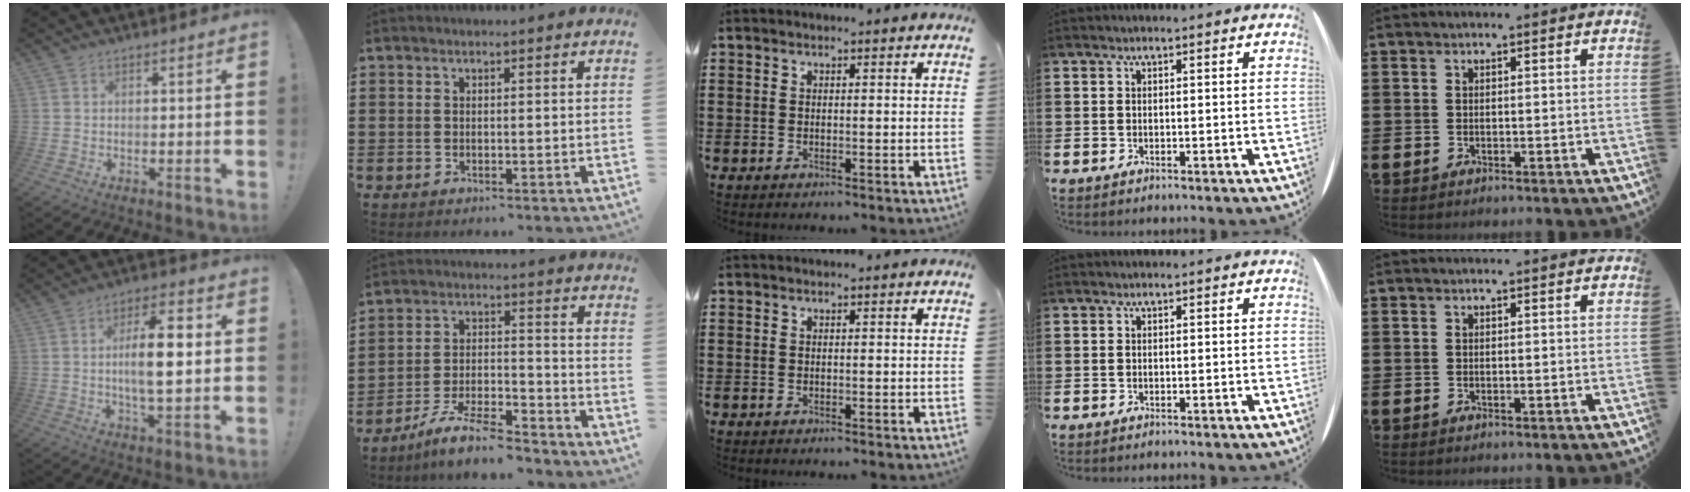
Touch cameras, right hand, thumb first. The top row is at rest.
{"thumb": {"total": 12.4, "force": [0.5, 4.0, 11.7], "torque": [-0.207, 0.000, -0.002]}, "index": {"total": 8.5, "force": [-7.4, 1.0, 4.0], "torque": [-0.083, 0.010, -0.143]}}